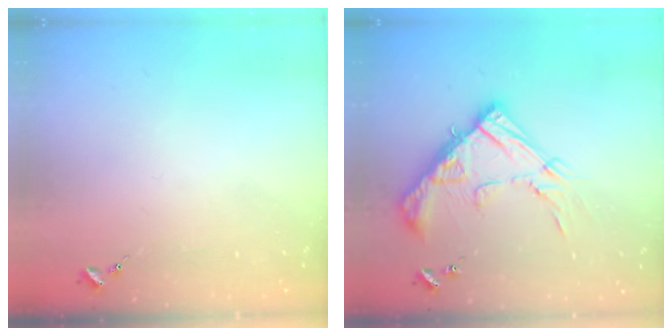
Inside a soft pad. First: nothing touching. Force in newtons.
{"total": 19.5, "press": 19.4, "slide": 1.8}